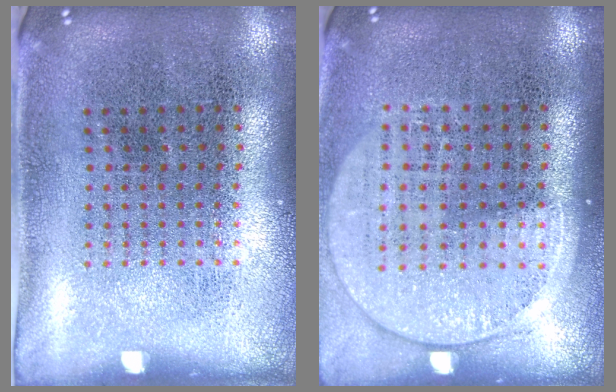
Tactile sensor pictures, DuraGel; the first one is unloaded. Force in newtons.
{"total": 1.5, "press": 1.4, "slide": 0.6}